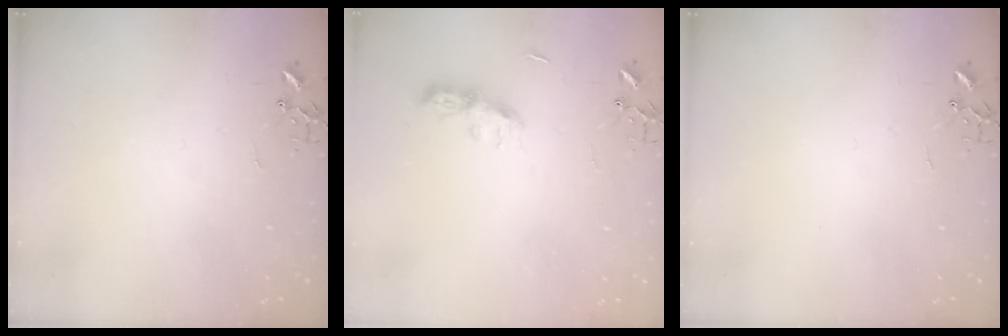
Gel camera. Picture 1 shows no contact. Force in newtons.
{"total": 7.8, "press": 7.8, "slide": 0.4}
{"total": 0.0}